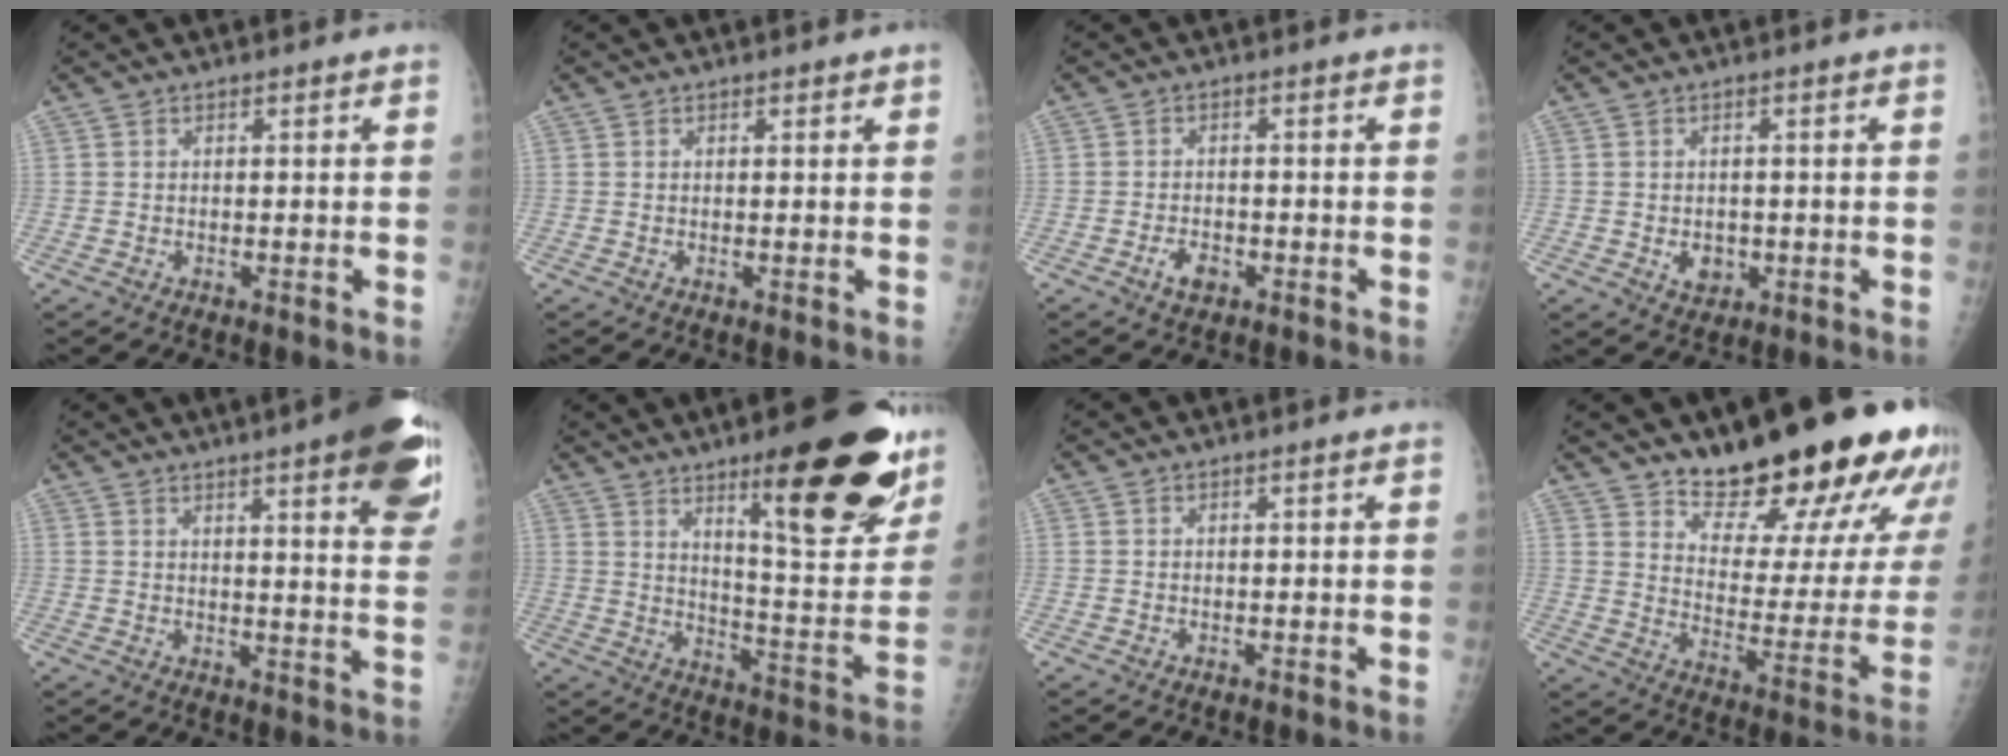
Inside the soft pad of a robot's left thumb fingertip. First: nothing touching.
{"total": 0.7, "force": [0.5, 0.3, 0.3], "torque": [0.001, -0.002, 0.004]}
{"total": 3.2, "force": [-1.6, 2.0, 1.9], "torque": [-0.027, 0.004, -0.025]}
{"total": 3.3, "force": [-0.6, 2.8, 1.7], "torque": [-0.010, 0.000, 0.001]}
{"total": 18.1, "force": [10.0, 3.5, 14.6], "torque": [-0.165, -0.034, 0.112]}
{"total": 25.7, "force": [14.0, 6.3, 20.6], "torque": [-0.246, -0.073, 0.210]}
{"total": 0.0}
{"total": 24.1, "force": [18.0, 7.2, 14.4], "torque": [-0.163, -0.111, 0.256]}